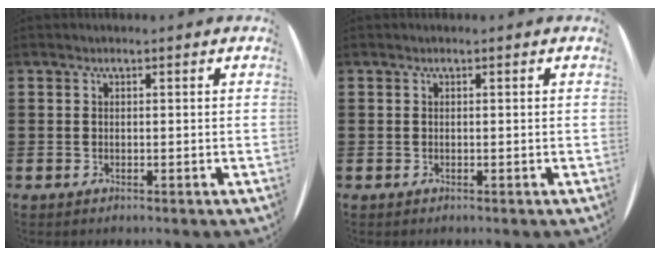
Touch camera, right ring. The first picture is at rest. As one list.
[{"total": 0.0}]